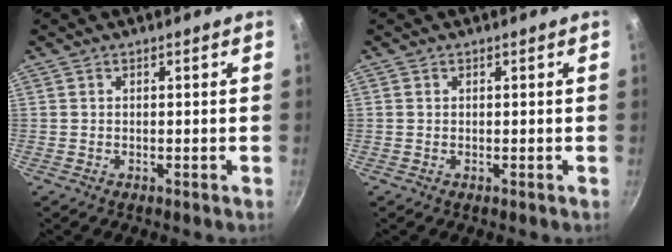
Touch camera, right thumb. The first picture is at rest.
{"total": 0.0}